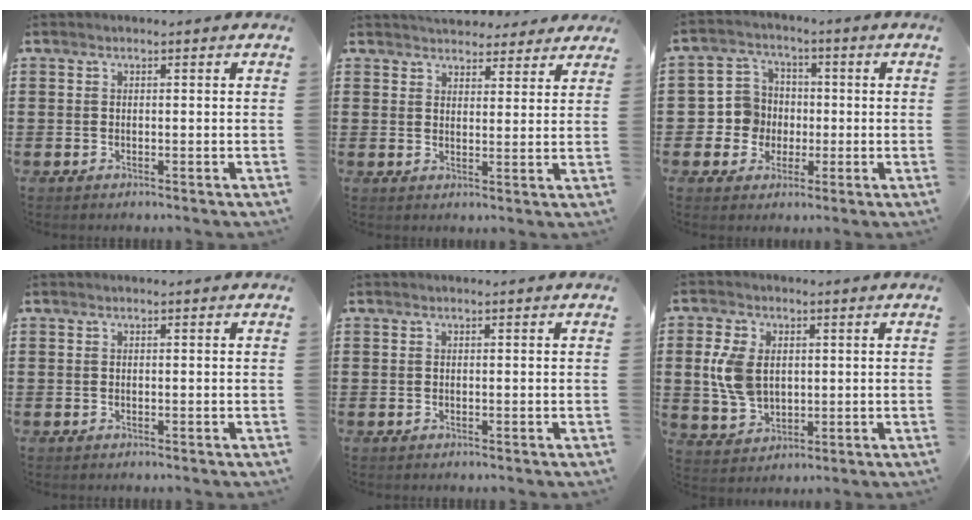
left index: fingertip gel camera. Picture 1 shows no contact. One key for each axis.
{"total": 3.9, "fx": 3.8, "fy": 1.1, "fz": 0.3, "tx": -0.021, "ty": -0.012, "tz": 0.070}
{"total": 5.9, "fx": -0.9, "fy": 5.8, "fz": 0.8, "tx": -0.045, "ty": 0.013, "tz": -0.018}
{"total": 0.0}
{"total": 0.0}
{"total": 7.5, "fx": 1.0, "fy": 5.3, "fz": 5.2, "tx": -0.145, "ty": 0.005, "tz": 0.009}